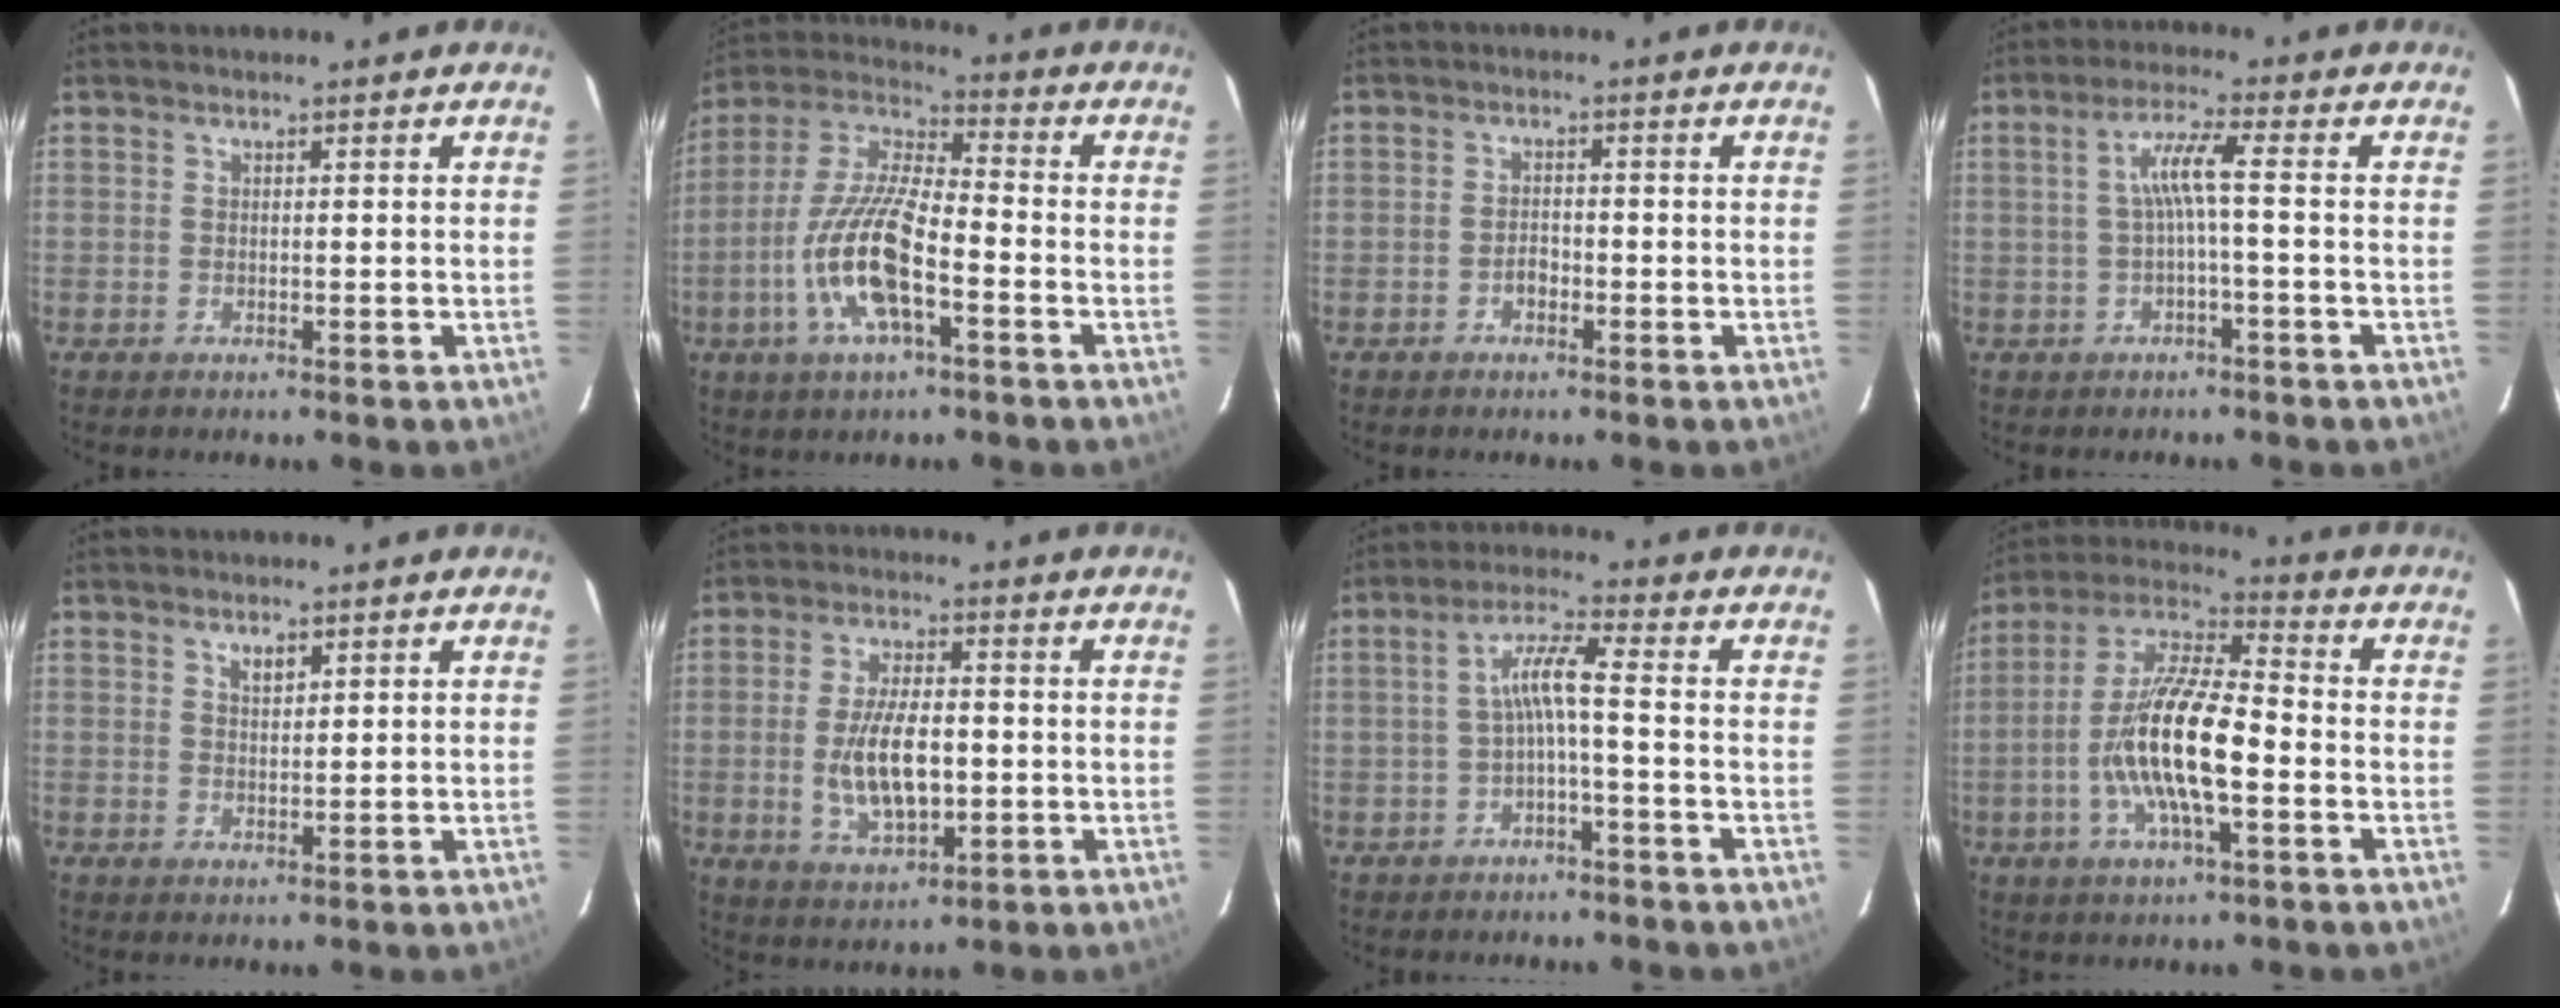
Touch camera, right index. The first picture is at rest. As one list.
[{"total": 15.2, "force": [-5.5, 4.5, 13.4], "torque": [-0.278, -0.006, -0.111]}, {"total": 1.9, "force": [-1.1, 1.2, 0.9], "torque": [-0.019, 0.006, -0.019]}, {"total": 4.7, "force": [-0.8, -0.5, 4.6], "torque": [-0.090, 0.004, -0.011]}, {"total": 1.8, "force": [1.1, 0.9, 1.2], "torque": [-0.016, 0.003, 0.020]}, {"total": 10.8, "force": [-1.3, 4.8, 9.7], "torque": [-0.190, -0.005, -0.016]}, {"total": 5.0, "force": [-1.6, -0.1, 4.7], "torque": [-0.102, 0.011, -0.028]}, {"total": 16.0, "force": [-3.7, 4.3, 14.9], "torque": [-0.293, -0.001, -0.076]}]